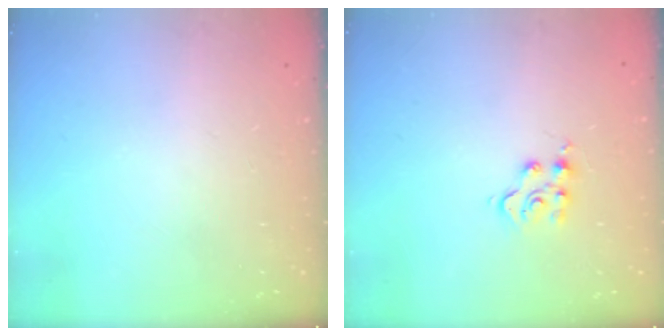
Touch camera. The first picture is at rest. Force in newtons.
{"total": 5.8, "press": 5.7, "slide": 0.6}